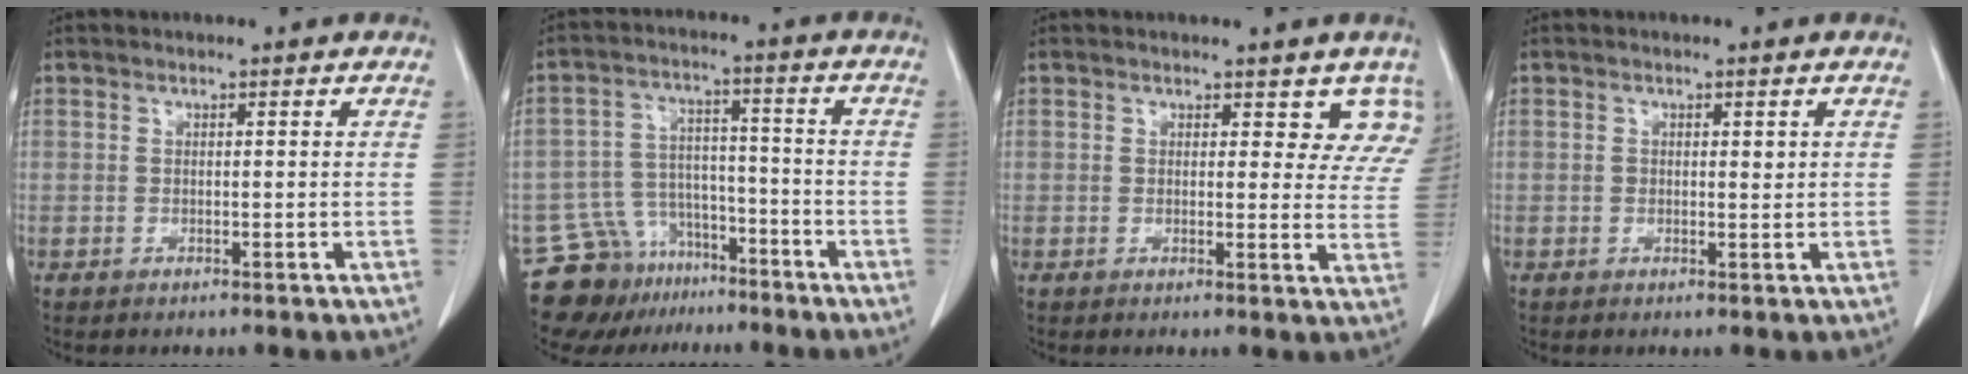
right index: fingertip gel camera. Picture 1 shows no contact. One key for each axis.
{"total": 10.7, "fx": -8.4, "fy": 6.3, "fz": 1.5, "tx": -0.030, "ty": 0.039, "tz": -0.135}
{"total": 5.8, "fx": 4.5, "fy": 3.2, "fz": 1.9, "tx": 0.008, "ty": -0.011, "tz": 0.029}
{"total": 1.0, "fx": 0.2, "fy": 0.6, "fz": 0.8, "tx": -0.011, "ty": 0.001, "tz": 0.001}